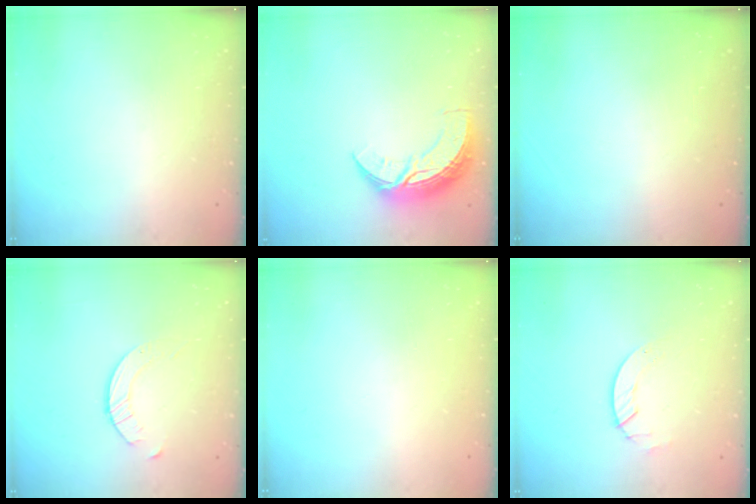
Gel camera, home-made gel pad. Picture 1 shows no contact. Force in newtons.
{"total": 12.7, "press": 12.6, "slide": 0.6}
{"total": 0.0}
{"total": 2.6, "press": 2.6, "slide": 0.3}
{"total": 0.0}
{"total": 2.0, "press": 2.0, "slide": 0.2}